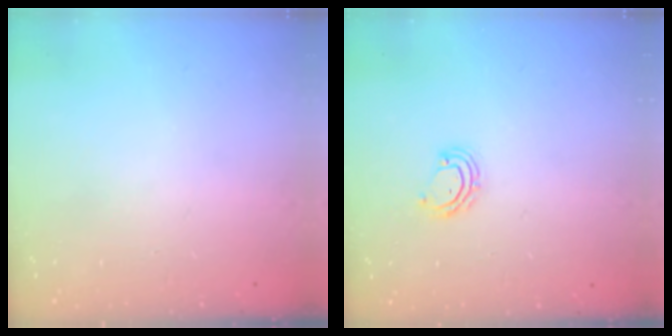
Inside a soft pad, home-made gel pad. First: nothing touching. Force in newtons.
{"total": 5.0, "press": 4.9, "slide": 0.3}